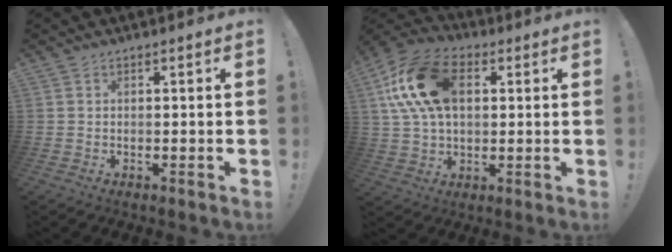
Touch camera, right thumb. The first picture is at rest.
{"total": 20.0, "force": [4.8, 12.8, 14.6], "torque": [-0.256, 0.006, 0.089]}